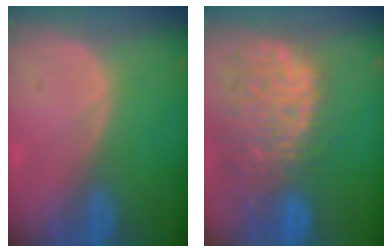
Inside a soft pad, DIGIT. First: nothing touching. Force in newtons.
{"total": 14.0, "press": 11.5, "slide": 8.0}